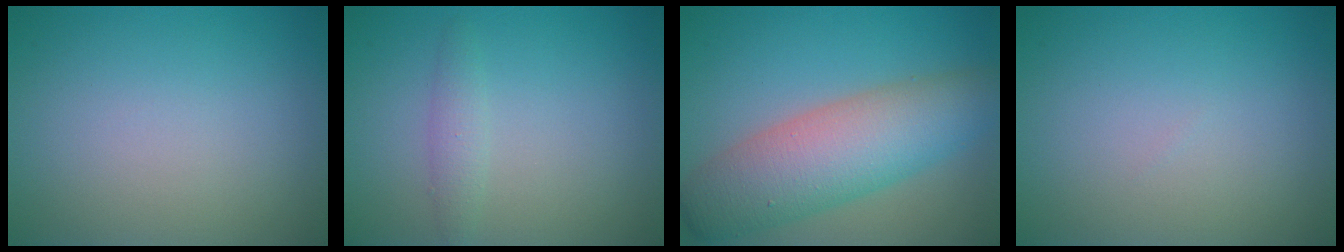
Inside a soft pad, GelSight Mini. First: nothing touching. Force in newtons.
{"total": 1.4, "press": 1.4, "slide": 0.0}
{"total": 8.1, "press": 8.1, "slide": 0.3}
{"total": 0.0}